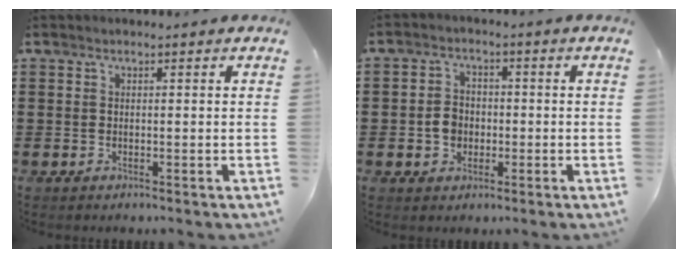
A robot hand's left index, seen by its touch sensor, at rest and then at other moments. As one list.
[{"total": 3.6, "force": [-0.8, 3.0, 2.0], "torque": [-0.051, 0.003, -0.019]}]